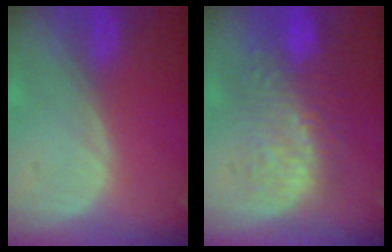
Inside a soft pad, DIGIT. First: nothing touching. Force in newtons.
{"total": 10.9, "press": 9.6, "slide": 5.2}